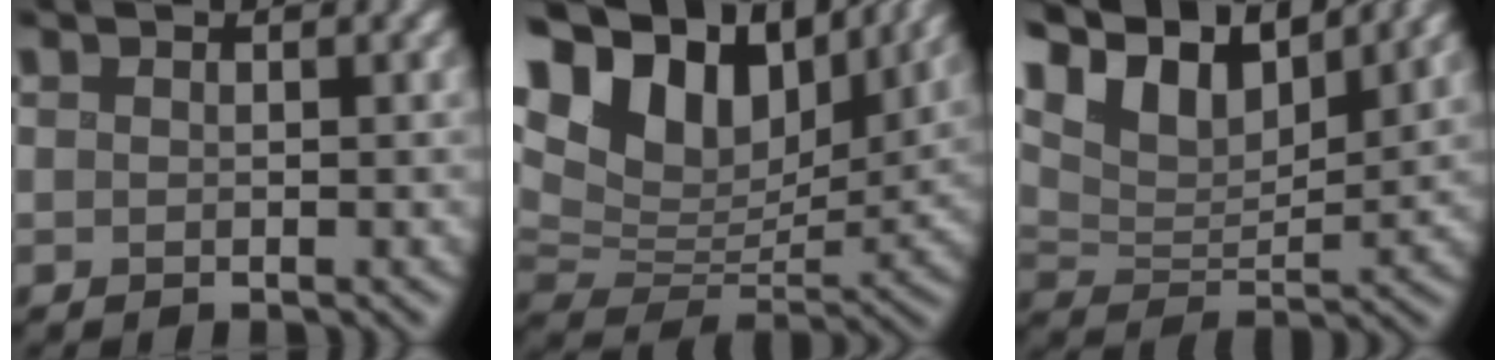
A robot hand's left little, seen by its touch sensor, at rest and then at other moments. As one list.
[{"total": 14.8, "force": [8.8, 8.1, 8.7], "torque": [-0.185, 0.036, 0.141]}, {"total": 9.9, "force": [7.1, 3.7, 5.8], "torque": [-0.123, 0.013, 0.122]}]